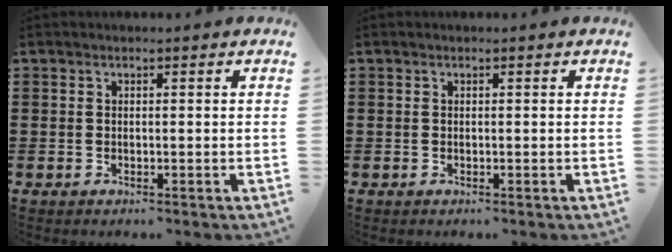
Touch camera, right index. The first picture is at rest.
{"total": 0.0}